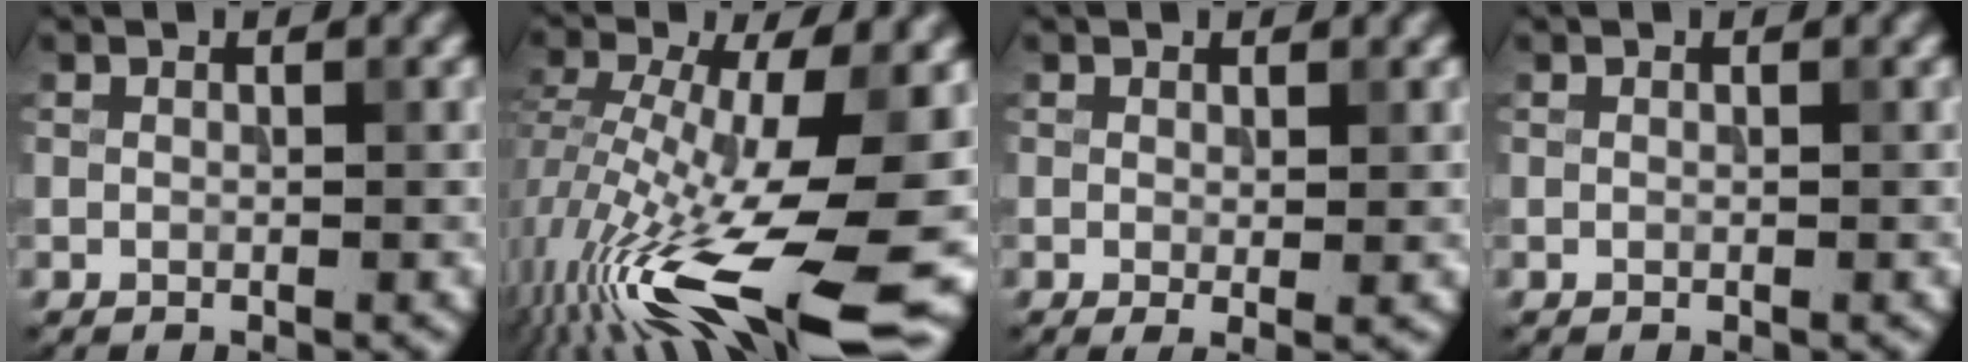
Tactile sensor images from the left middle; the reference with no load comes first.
{"total": 15.6, "force": [-5.5, 4.5, 13.9], "torque": [-0.258, 0.000, -0.093]}
{"total": 1.5, "force": [0.1, 0.2, 1.5], "torque": [-0.021, -0.011, 0.002]}
{"total": 0.0}